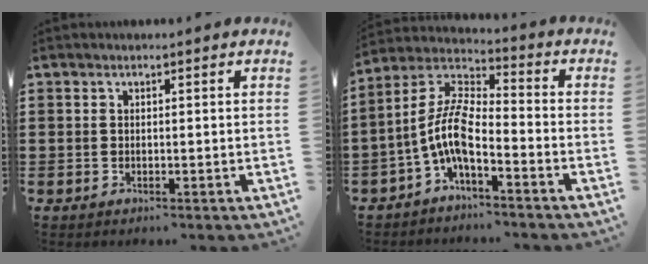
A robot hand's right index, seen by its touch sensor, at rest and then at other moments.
{"total": 7.9, "force": [-3.5, 2.5, 6.7], "torque": [-0.170, -0.026, -0.080]}